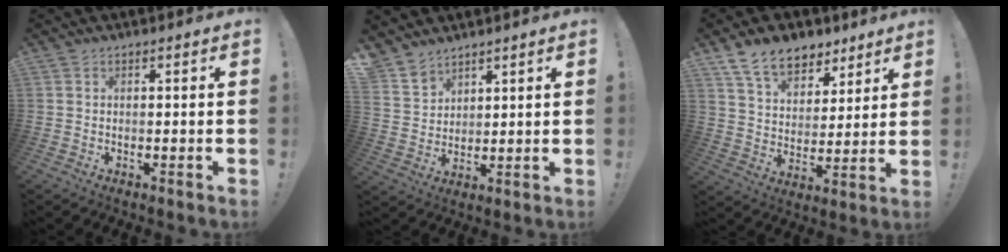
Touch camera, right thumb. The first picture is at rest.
{"total": 5.9, "force": [5.1, 3.0, 0.1], "torque": [-0.020, -0.042, 0.101]}
{"total": 13.3, "force": [9.1, 8.0, 5.3], "torque": [-0.092, -0.053, 0.172]}